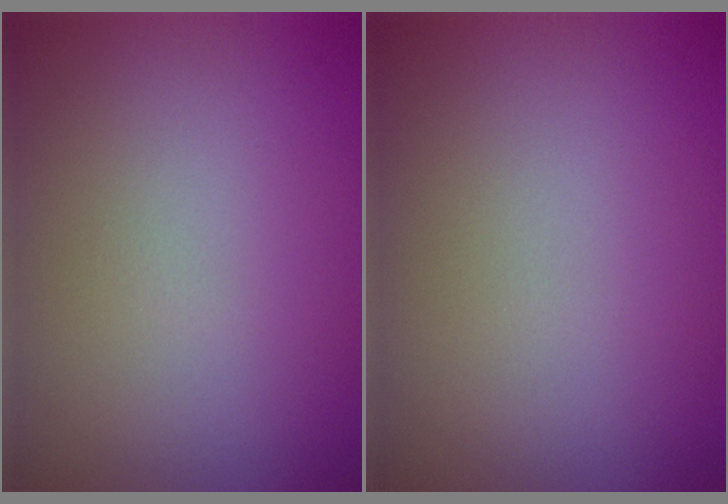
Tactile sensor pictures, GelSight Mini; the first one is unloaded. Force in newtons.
{"total": 0.0}